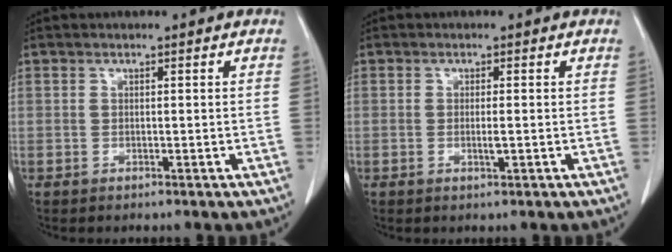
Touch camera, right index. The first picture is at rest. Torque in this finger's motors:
{"motor_torque": [-0.14, 0.02, 0.00, 0.02]}